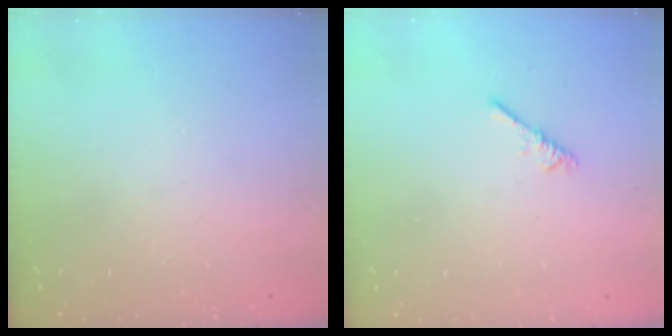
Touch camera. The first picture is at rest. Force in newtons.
{"total": 2.2, "press": 2.1, "slide": 0.5}